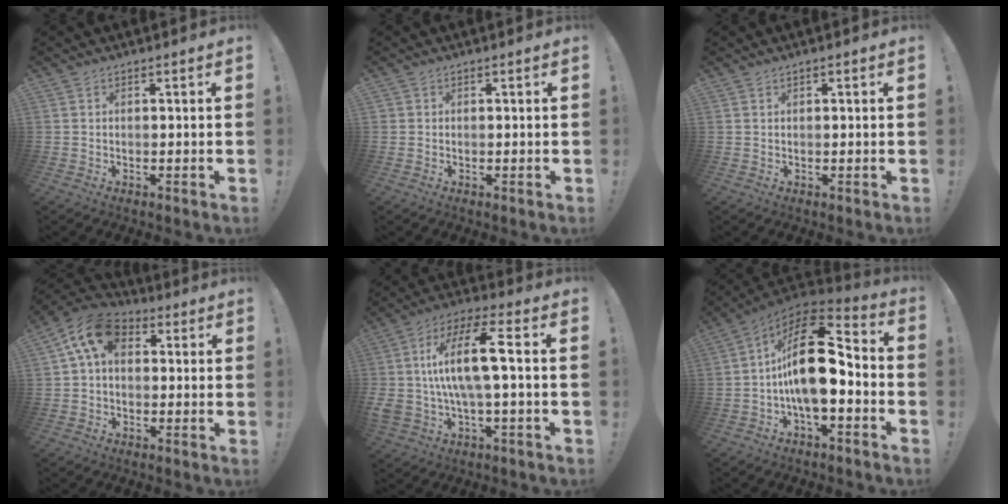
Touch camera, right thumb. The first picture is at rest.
{"total": 0.6, "force": [0.1, 0.5, 0.0], "torque": [-0.003, 0.001, 0.004]}
{"total": 0.0}
{"total": 11.0, "force": [3.3, 7.0, 7.9], "torque": [-0.153, 0.008, 0.067]}
{"total": 16.2, "force": [1.3, 5.3, 15.3], "torque": [-0.284, 0.007, 0.014]}
{"total": 20.1, "force": [0.3, 9.8, 17.5], "torque": [-0.294, 0.005, 0.007]}